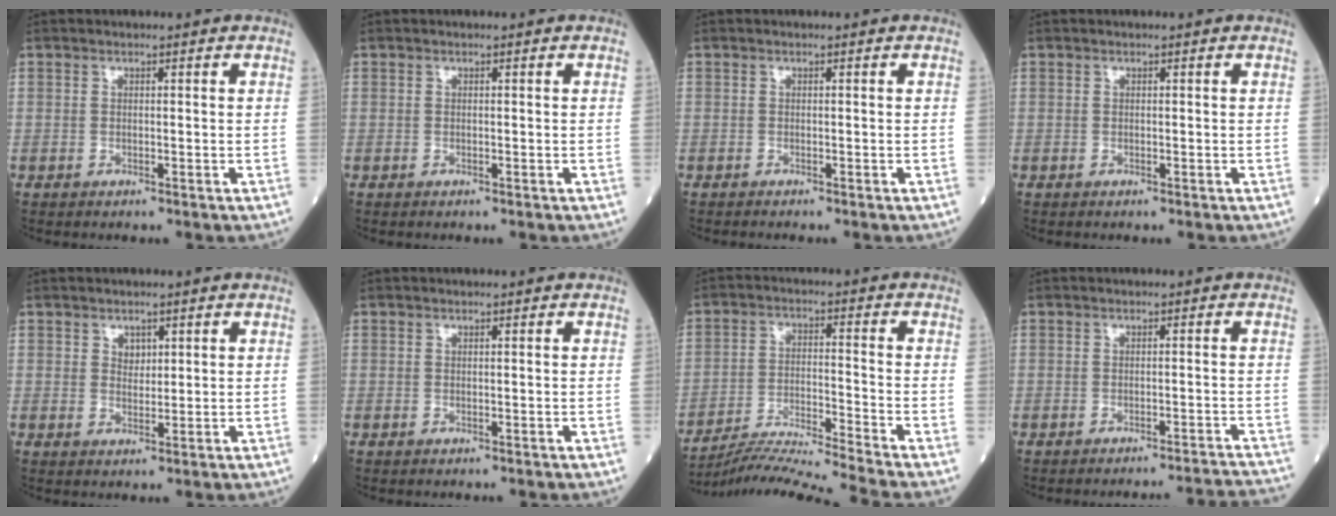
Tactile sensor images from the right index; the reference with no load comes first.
{"total": 0.0}
{"total": 0.9, "force": [-0.8, -0.1, 0.3], "torque": [-0.002, 0.001, -0.012]}
{"total": 0.0}
{"total": 1.8, "force": [0.9, 1.2, 0.9], "torque": [-0.015, -0.002, 0.017]}
{"total": 0.0}
{"total": 13.6, "force": [-12.5, -3.6, 3.9], "torque": [-0.056, -0.013, -0.212]}
{"total": 9.0, "force": [-8.8, -2.2, 0.7], "torque": [0.008, -0.014, -0.101]}